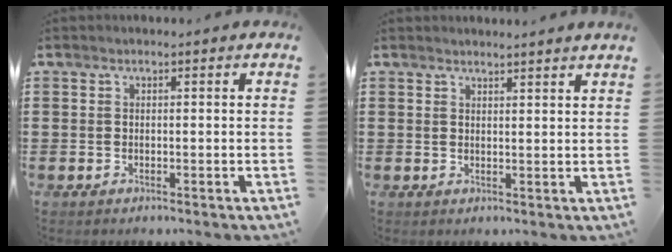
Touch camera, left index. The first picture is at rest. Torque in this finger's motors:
{"motor_torque": [-0.06, -0.14, 0.12, 0.00]}